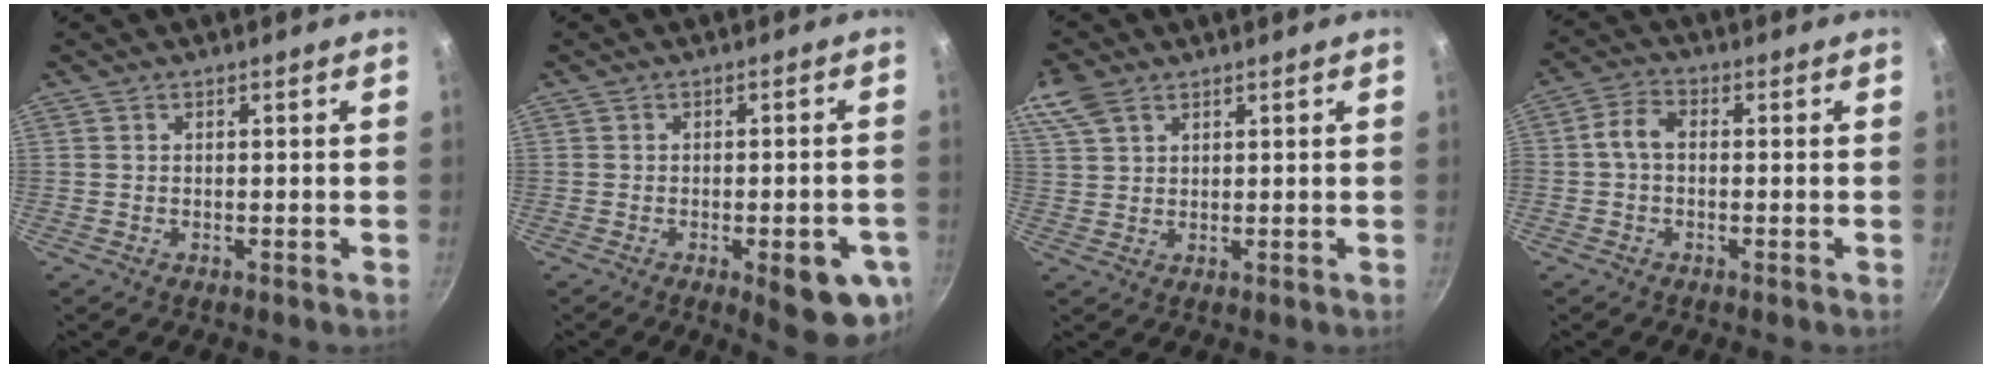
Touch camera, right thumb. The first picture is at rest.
{"total": 10.6, "force": [-3.7, 3.5, 9.2], "torque": [-0.084, 0.008, -0.040]}
{"total": 6.5, "force": [3.9, 3.8, 3.5], "torque": [-0.070, 0.007, 0.079]}
{"total": 4.4, "force": [-0.3, 2.7, 3.5], "torque": [-0.072, 0.023, -0.017]}